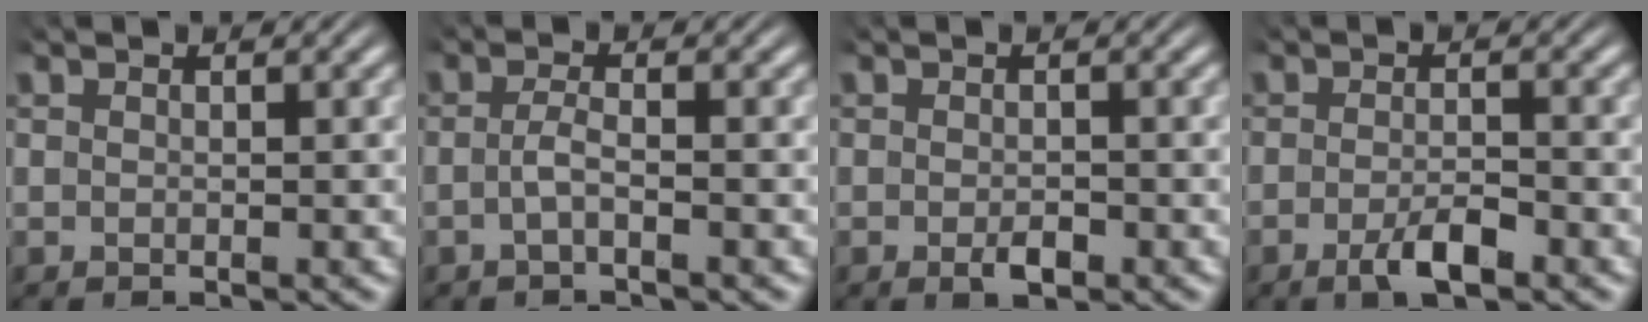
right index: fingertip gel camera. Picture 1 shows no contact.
{"total": 1.8, "force": [-1.1, -0.2, 1.4], "torque": [-0.032, -0.005, -0.019]}
{"total": 1.5, "force": [-0.9, 0.7, 1.1], "torque": [-0.019, -0.005, -0.014]}
{"total": 2.8, "force": [-1.8, 0.8, 2.0], "torque": [-0.036, -0.004, -0.035]}